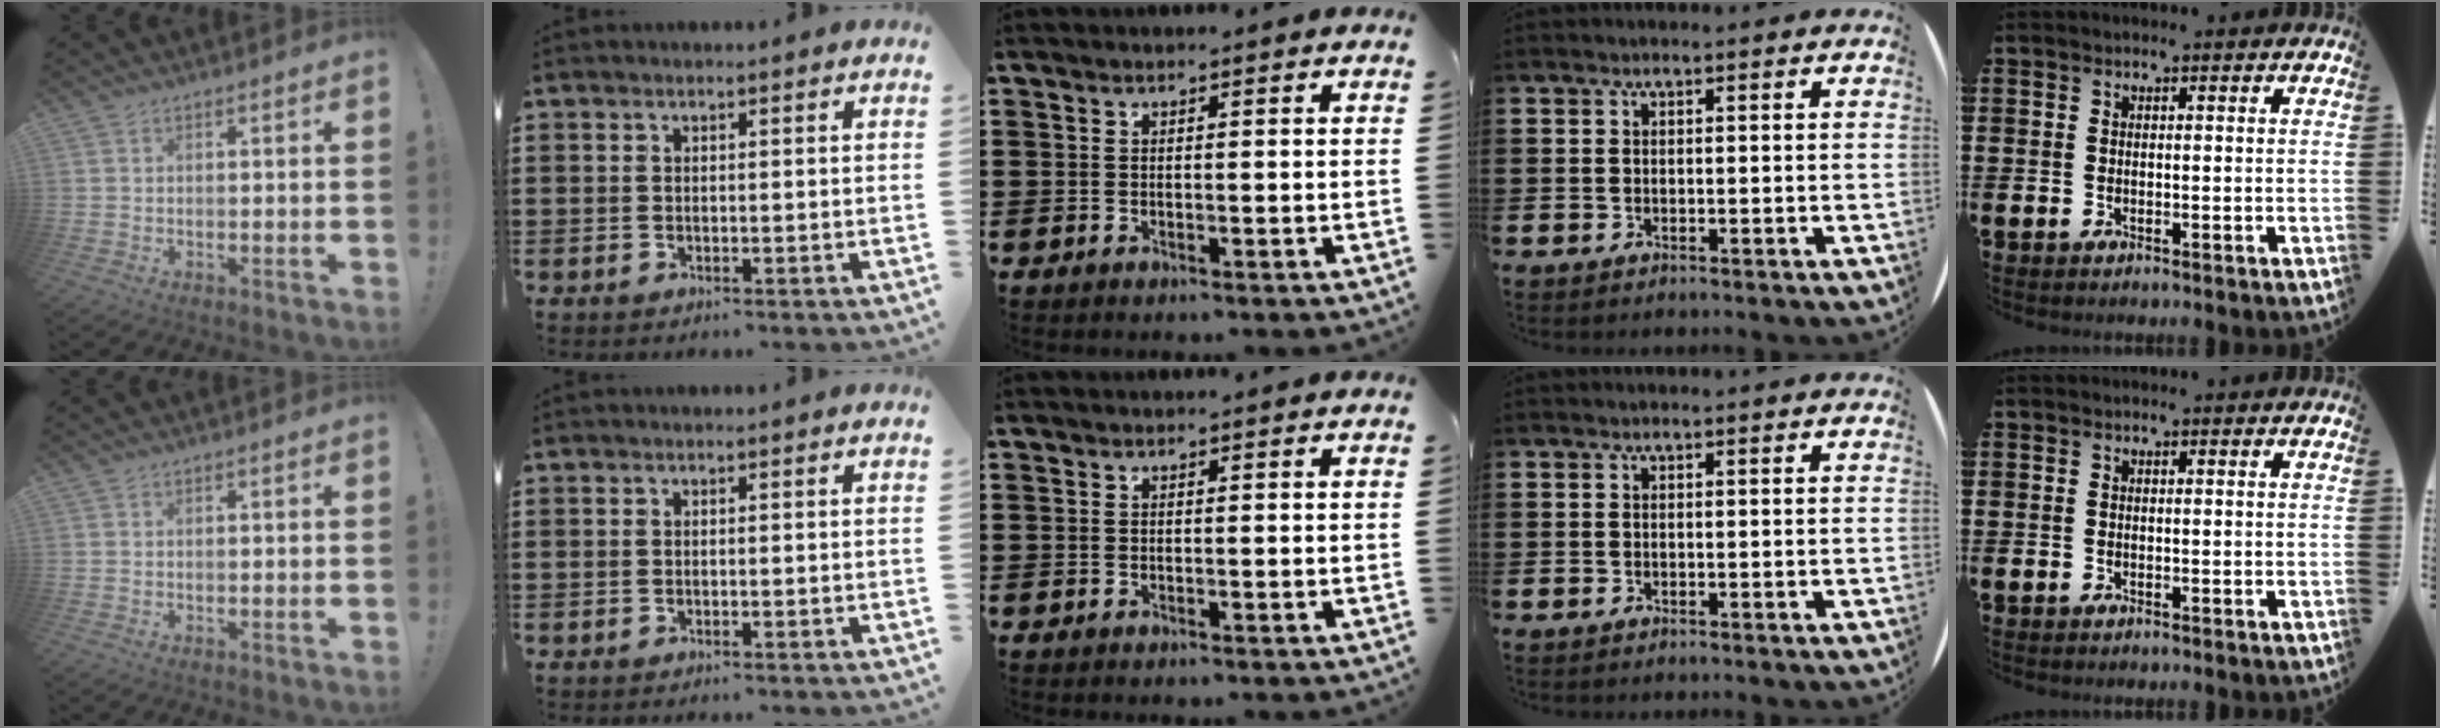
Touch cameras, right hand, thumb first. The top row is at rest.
{}